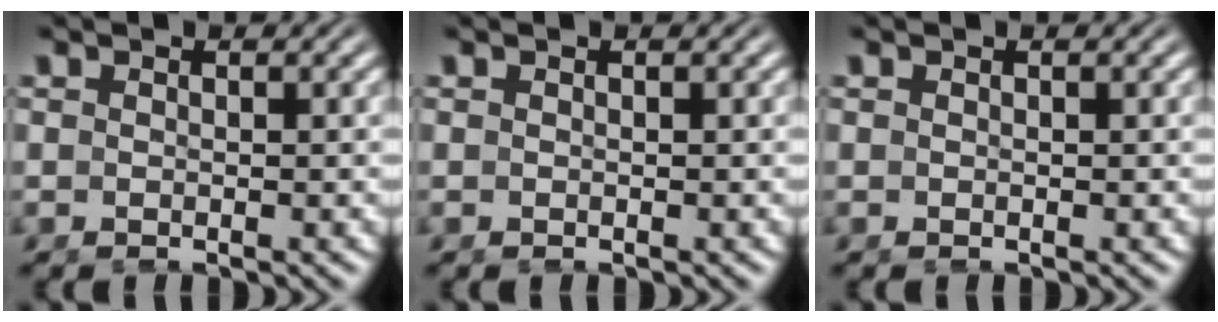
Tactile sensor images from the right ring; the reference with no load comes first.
{"total": 0.0}
{"total": 0.0}